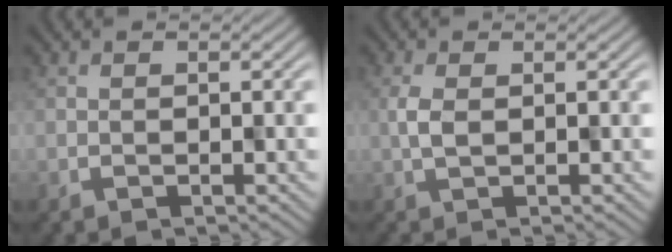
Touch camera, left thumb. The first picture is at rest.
{"total": 1.7, "force": [0.3, 0.5, 1.6], "torque": [-0.034, -0.004, -0.004]}